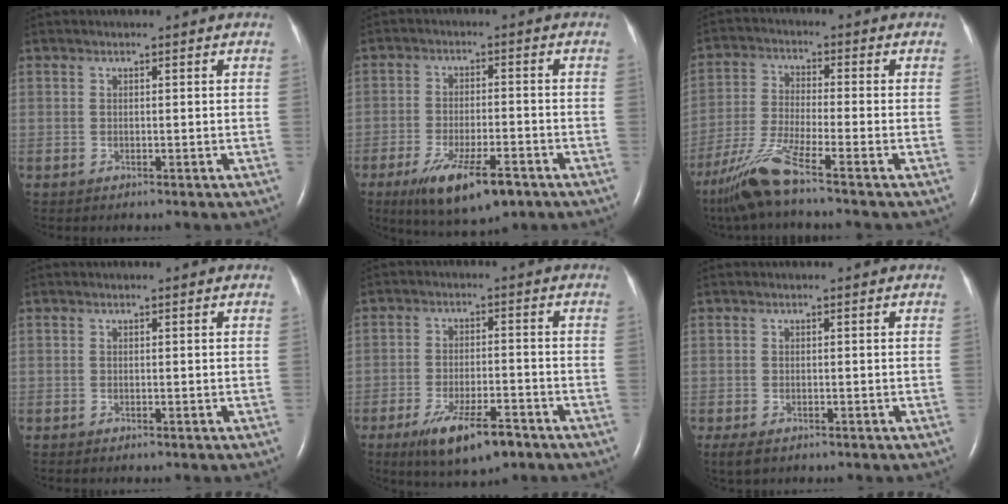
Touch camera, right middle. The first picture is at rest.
{"total": 10.8, "force": [-6.5, 2.9, 8.2], "torque": [-0.147, -0.019, -0.102]}
{"total": 8.6, "force": [-6.2, -0.7, 5.9], "torque": [-0.132, -0.033, -0.125]}
{"total": 0.0}
{"total": 9.4, "force": [-5.9, 2.6, 6.8], "torque": [-0.125, -0.013, -0.093]}
{"total": 3.0, "force": [-1.9, 1.5, 1.7], "torque": [-0.035, -0.008, -0.025]}